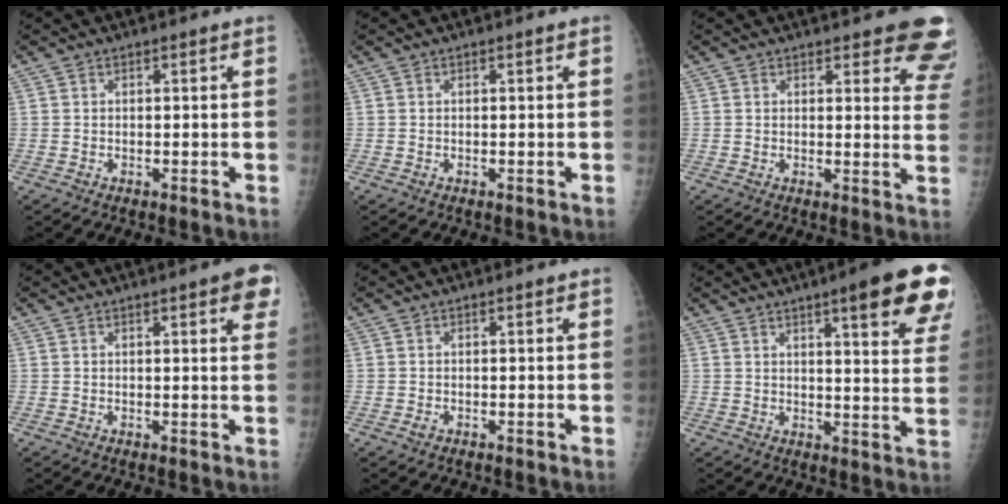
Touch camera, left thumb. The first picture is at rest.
{"total": 0.0}
{"total": 10.3, "force": [8.5, 3.4, 4.7], "torque": [-0.004, -0.044, 0.072]}
{"total": 5.3, "force": [2.5, 1.2, 4.4], "torque": [-0.040, -0.005, 0.025]}
{"total": 0.5, "force": [-0.3, 0.4, 0.3], "torque": [-0.001, 0.000, -0.004]}
{"total": 16.5, "force": [9.4, 2.9, 13.2], "torque": [-0.142, -0.038, 0.112]}